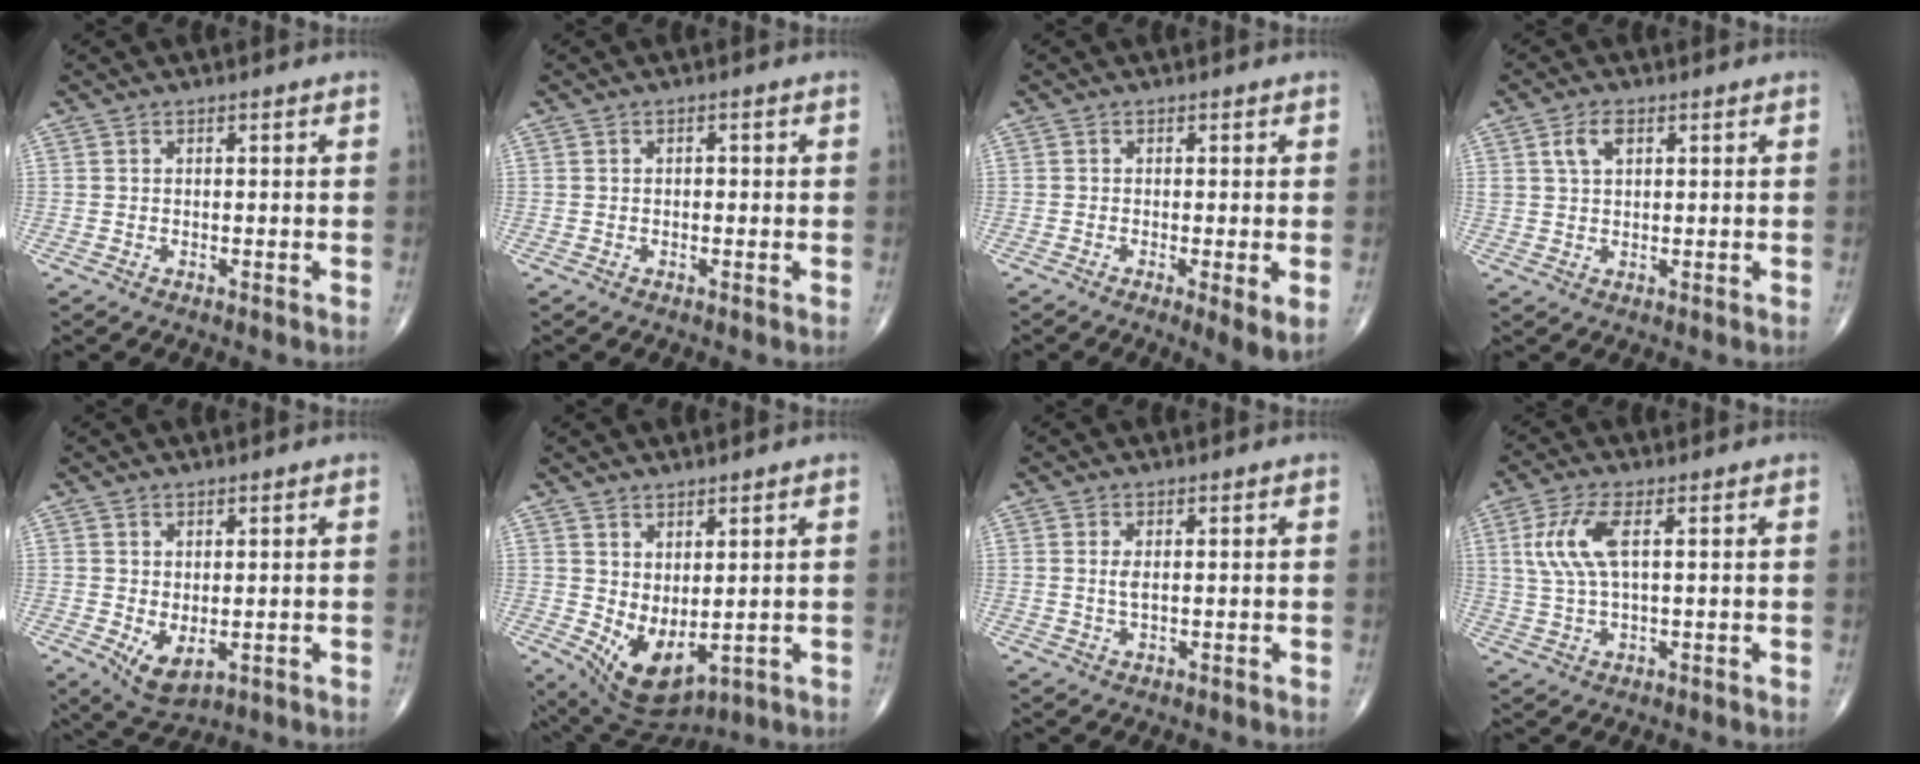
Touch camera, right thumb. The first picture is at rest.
{"total": 0.9, "force": [0.0, 0.6, 0.7], "torque": [-0.007, 0.002, -0.001]}
{"total": 4.2, "force": [-1.0, 0.7, 4.0], "torque": [-0.072, -0.016, -0.021]}
{"total": 3.7, "force": [1.6, 2.1, 2.6], "torque": [-0.048, 0.002, 0.033]}
{"total": 5.1, "force": [-0.6, 2.6, 4.3], "torque": [-0.066, -0.007, 0.008]}
{"total": 8.7, "force": [0.2, 4.5, 7.4], "torque": [-0.118, -0.016, 0.031]}
{"total": 1.7, "force": [0.4, 0.6, 1.6], "torque": [-0.037, -0.003, 0.012]}
{"total": 7.4, "force": [1.9, 2.4, 6.7], "torque": [-0.167, 0.005, 0.042]}